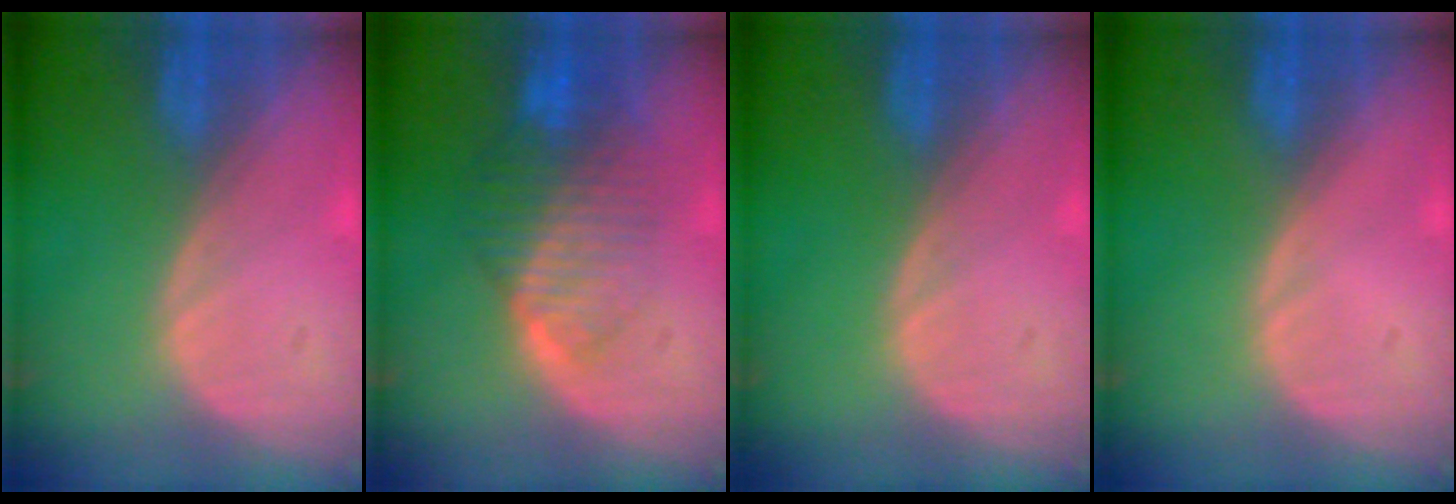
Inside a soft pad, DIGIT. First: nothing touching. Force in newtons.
{"total": 8.3, "press": 7.1, "slide": 4.4}
{"total": 0.0}
{"total": 0.0}